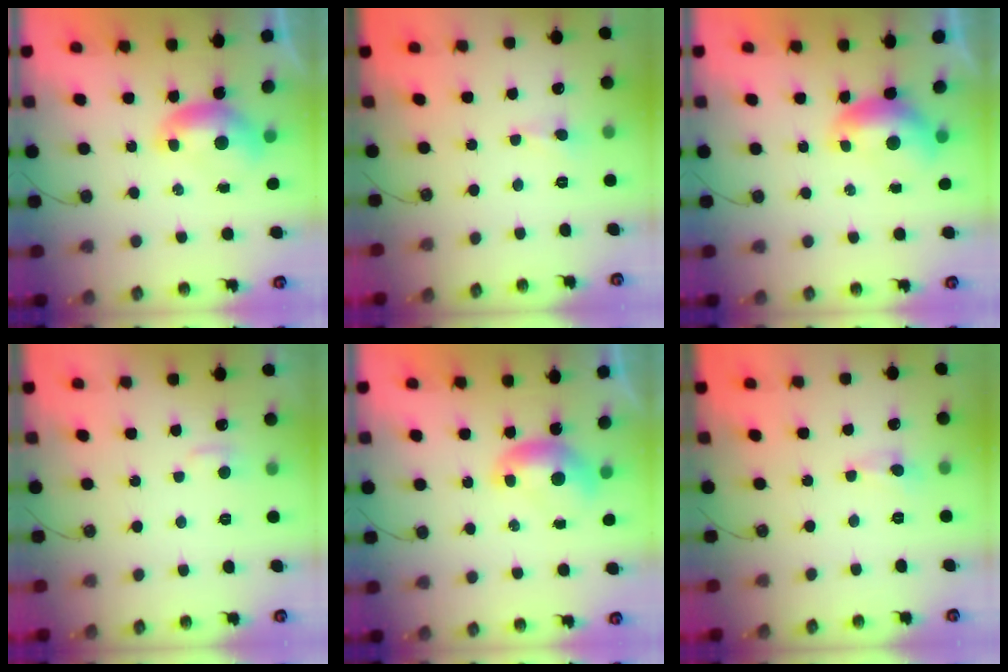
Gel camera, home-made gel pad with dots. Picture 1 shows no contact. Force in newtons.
{"total": 1.3, "press": 1.1, "slide": 0.5}
{"total": 1.0, "press": 0.7, "slide": 0.7}
{"total": 1.0, "press": 0.6, "slide": 0.8}
{"total": 0.0}
{"total": 0.0}